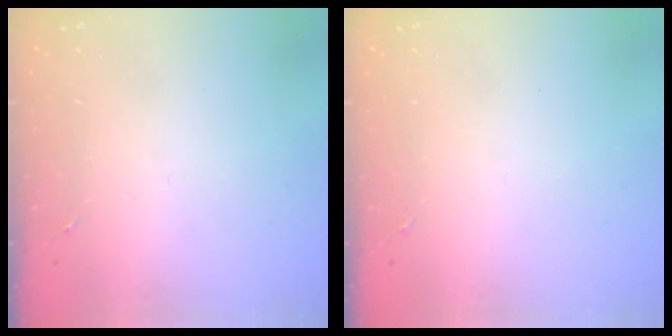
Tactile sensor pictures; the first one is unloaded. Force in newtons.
{"total": 0.0}